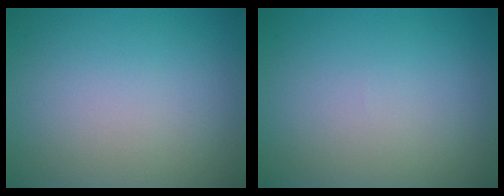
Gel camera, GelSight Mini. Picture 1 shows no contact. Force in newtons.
{"total": 0.0}